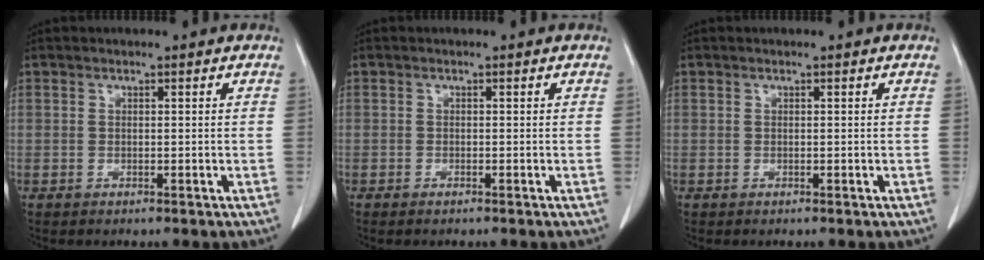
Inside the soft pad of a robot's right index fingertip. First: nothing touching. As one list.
[{"total": 0.6, "force": [-0.5, 0.1, 0.3], "torque": [-0.009, -0.002, -0.005]}, {"total": 0.0}]